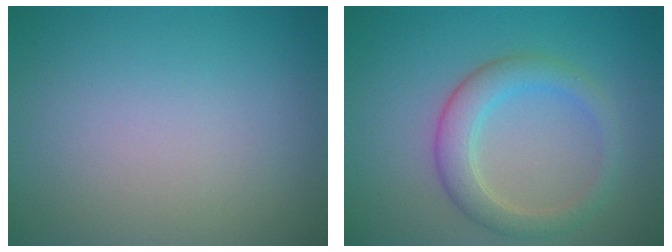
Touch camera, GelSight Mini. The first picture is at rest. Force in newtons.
{"total": 3.6, "press": 3.6, "slide": 0.2}